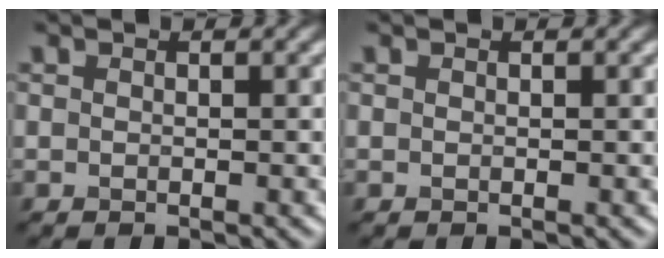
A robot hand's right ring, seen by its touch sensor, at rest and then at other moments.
{"total": 0.0}